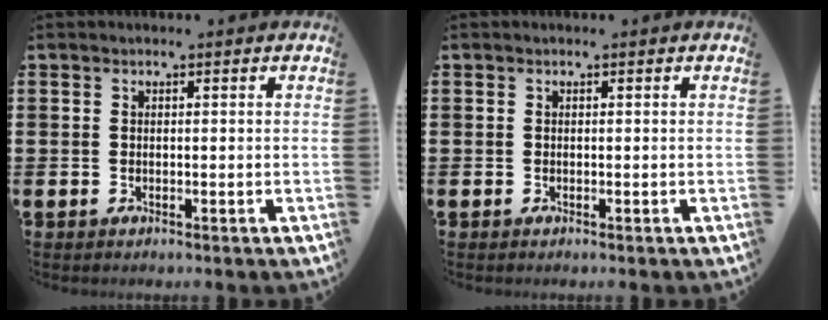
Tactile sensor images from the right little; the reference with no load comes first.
{"total": 0.0}